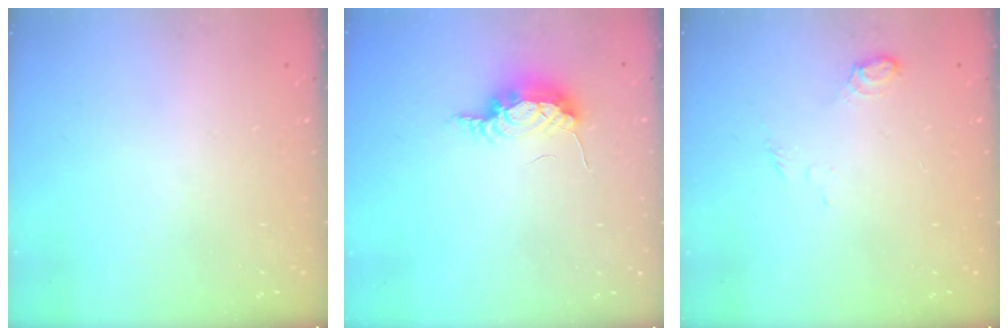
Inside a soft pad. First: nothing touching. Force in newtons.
{"total": 7.5, "press": 7.2, "slide": 2.0}
{"total": 4.8, "press": 4.8, "slide": 0.7}